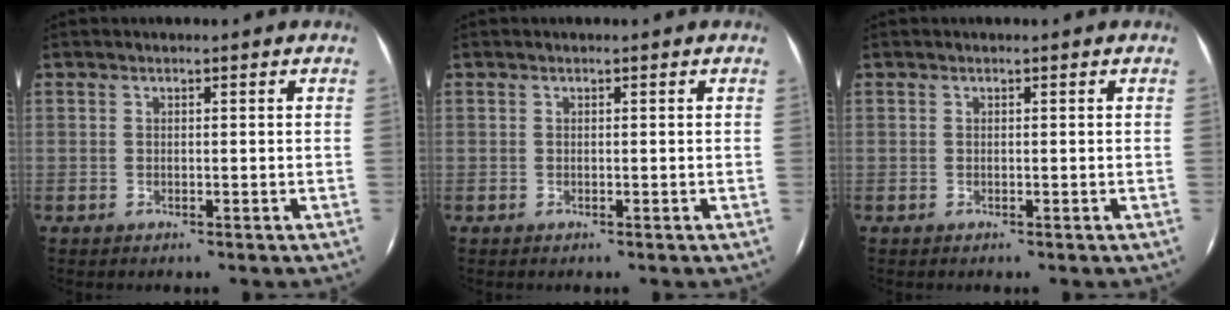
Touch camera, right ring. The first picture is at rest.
{"total": 0.0}
{"total": 0.0}